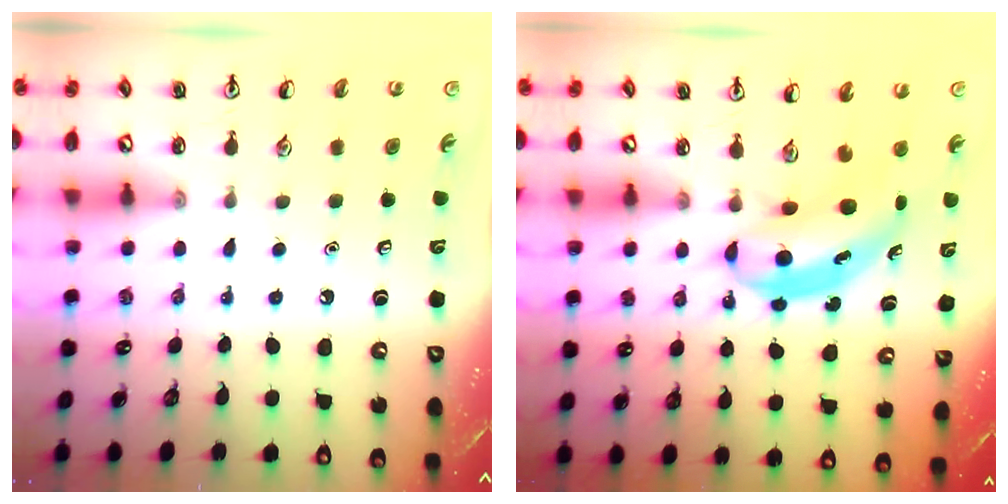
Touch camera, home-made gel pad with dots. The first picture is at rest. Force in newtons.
{"total": 6.1, "press": 6.0, "slide": 1.2}